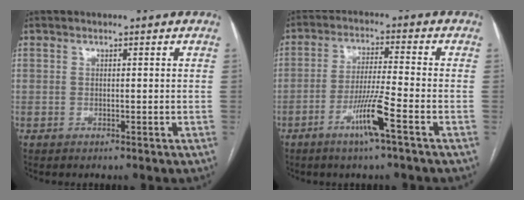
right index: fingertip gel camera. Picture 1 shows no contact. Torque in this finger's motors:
{"motor_torque": [1.23, -0.50, 0.59, 0.18]}